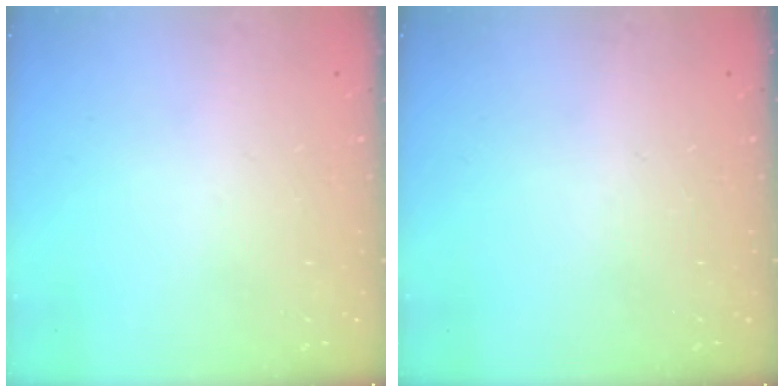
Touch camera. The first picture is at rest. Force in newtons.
{"total": 0.0}